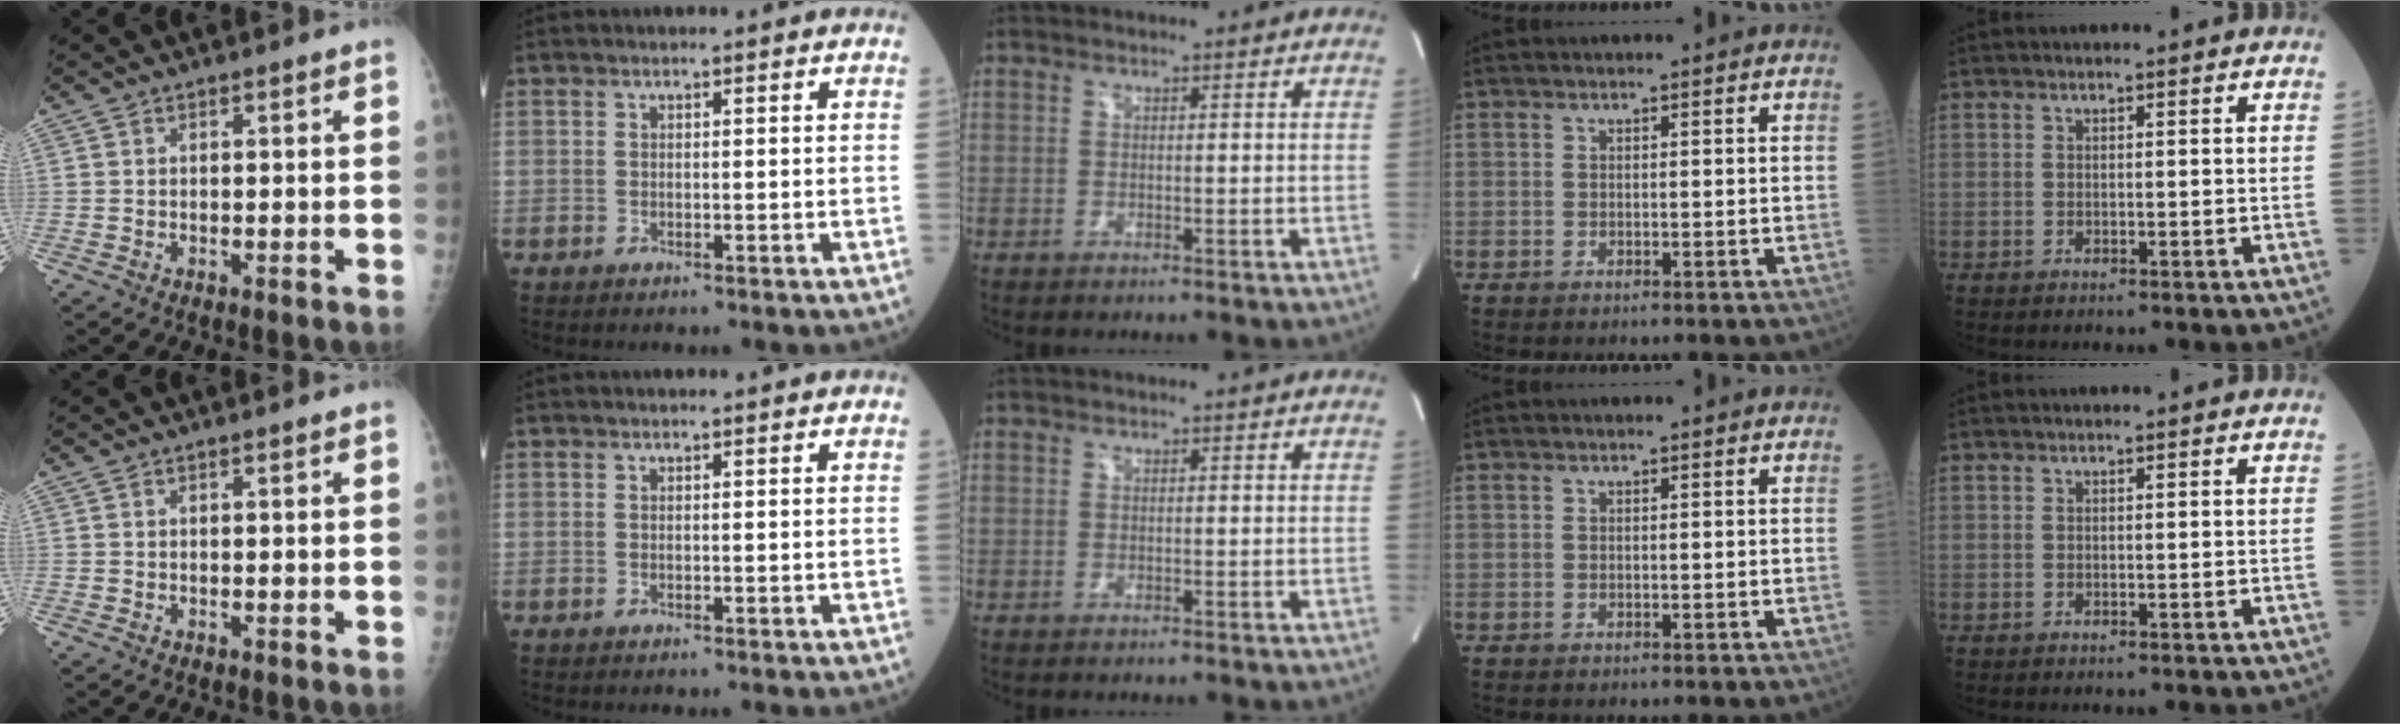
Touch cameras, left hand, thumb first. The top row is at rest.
{}